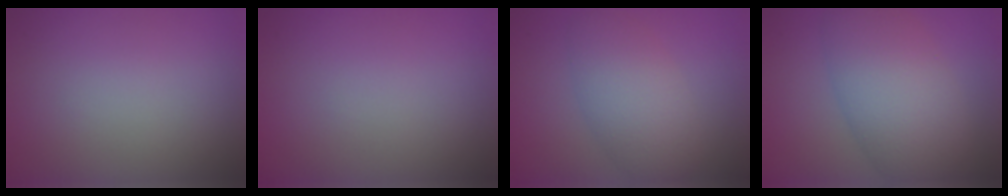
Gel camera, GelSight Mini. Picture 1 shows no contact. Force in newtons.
{"total": 0.0}
{"total": 5.1, "press": 5.1, "slide": 0.2}
{"total": 8.0, "press": 8.0, "slide": 0.2}